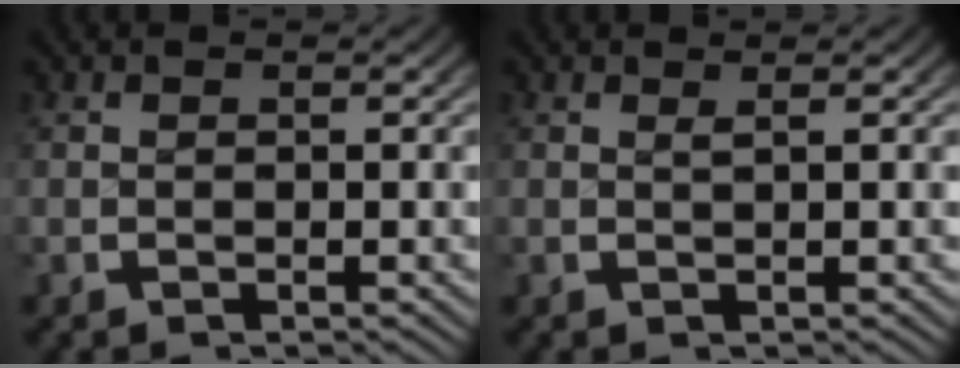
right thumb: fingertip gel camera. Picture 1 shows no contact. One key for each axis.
{"total": 0.9, "fx": 0.7, "fy": 0.0, "fz": 0.5, "tx": -0.004, "ty": 0.002, "tz": 0.012}